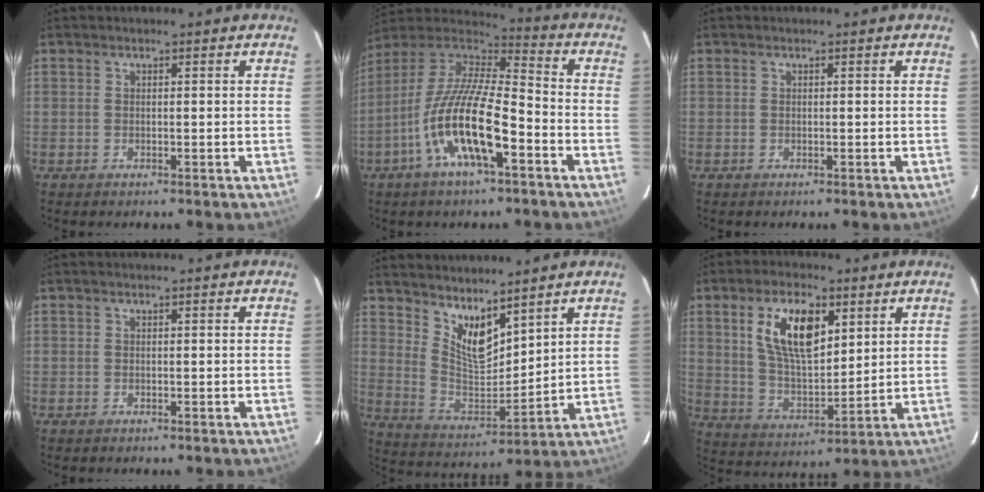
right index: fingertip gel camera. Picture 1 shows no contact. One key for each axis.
{"total": 17.3, "fx": -7.2, "fy": 4.7, "fz": 15.0, "tx": -0.289, "ty": -0.018, "tz": -0.142}
{"total": 0.0}
{"total": 0.0}
{"total": 9.8, "fx": 7.1, "fy": 3.4, "fz": 5.8, "tx": -0.102, "ty": -0.013, "tz": 0.142}
{"total": 13.8, "fx": 5.7, "fy": 6.4, "fz": 10.8, "tx": -0.193, "ty": 0.012, "tz": 0.114}